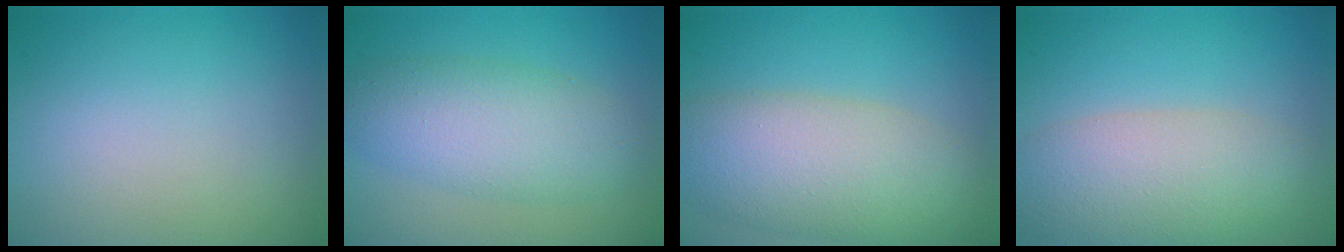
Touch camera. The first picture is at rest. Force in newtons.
{"total": 6.0, "press": 6.0, "slide": 0.2}
{"total": 7.7, "press": 7.7, "slide": 0.4}
{"total": 6.6, "press": 6.6, "slide": 0.3}